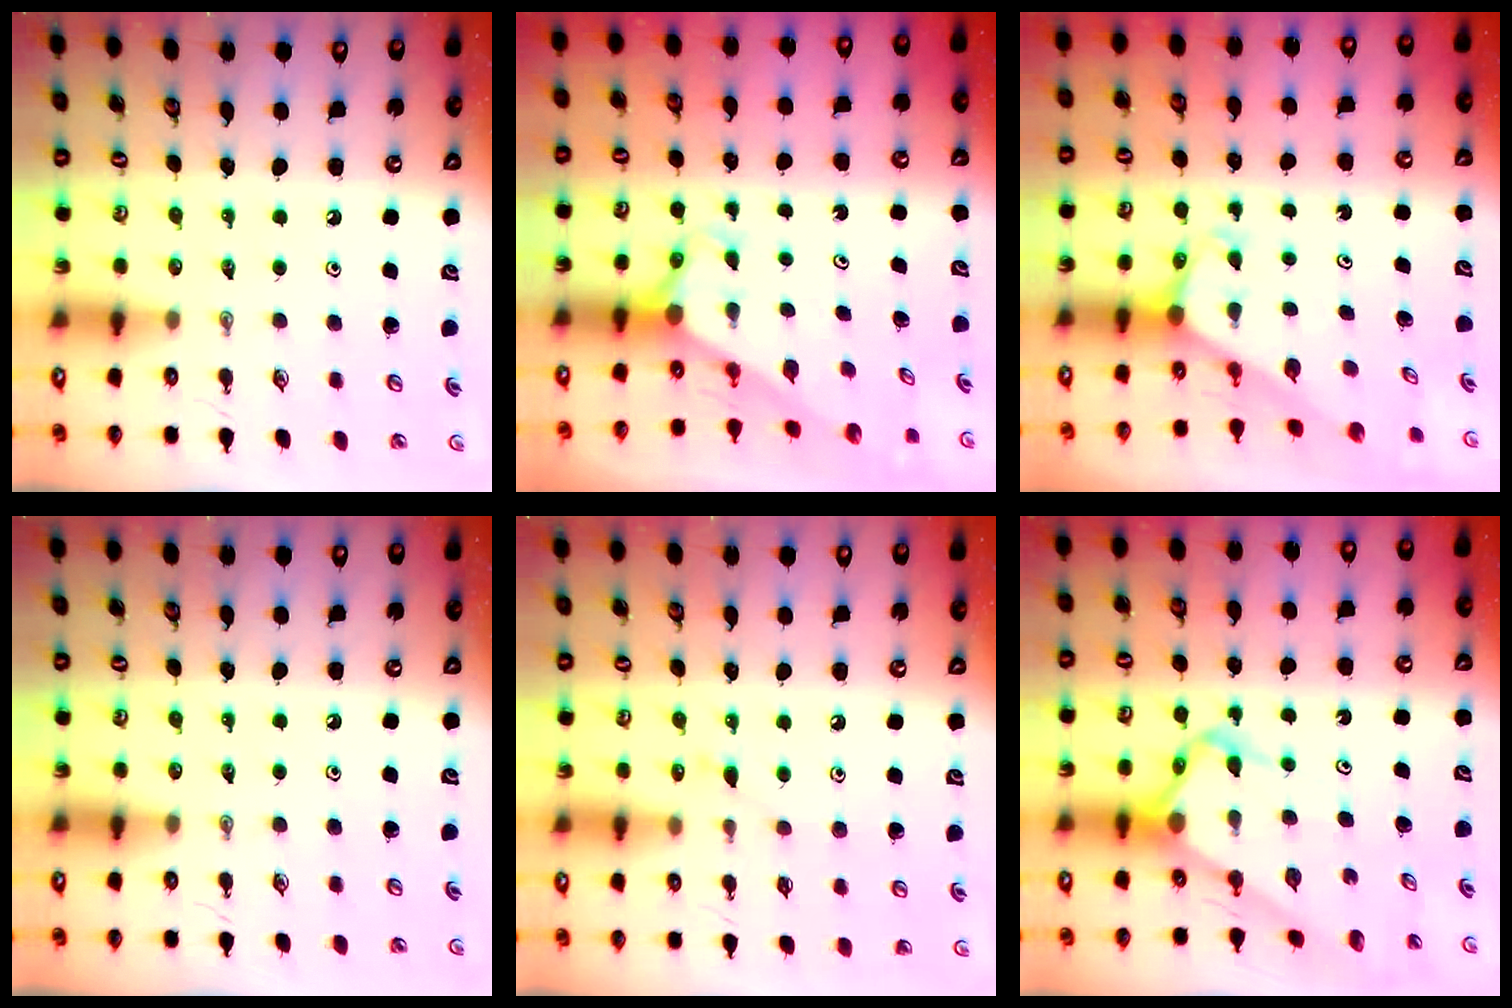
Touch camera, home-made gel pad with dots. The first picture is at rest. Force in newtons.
{"total": 2.8, "press": 2.8, "slide": 0.0}
{"total": 1.9, "press": 1.9, "slide": 0.2}
{"total": 0.0}
{"total": 9.1, "press": 9.1, "slide": 0.6}
{"total": 6.7, "press": 6.6, "slide": 0.6}